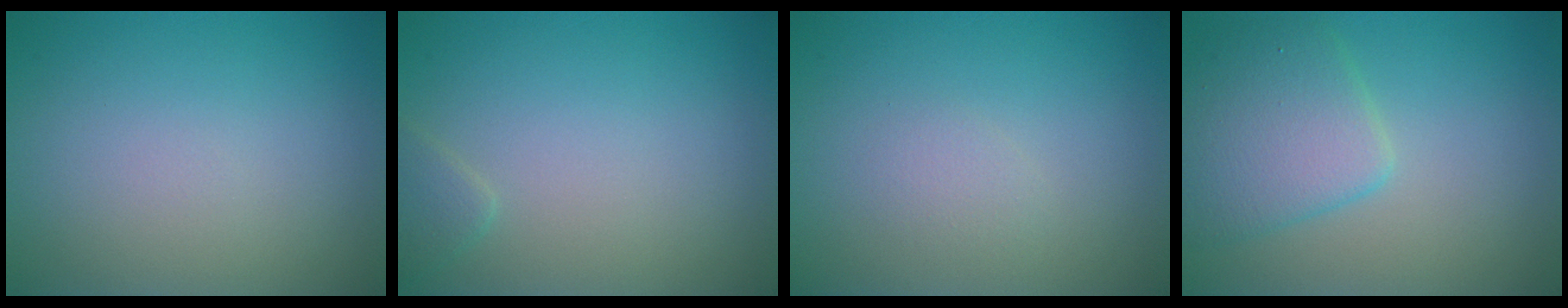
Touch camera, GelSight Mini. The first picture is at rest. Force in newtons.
{"total": 1.1, "press": 1.1, "slide": 0.1}
{"total": 1.0, "press": 1.0, "slide": 0.0}
{"total": 4.8, "press": 4.8, "slide": 0.1}